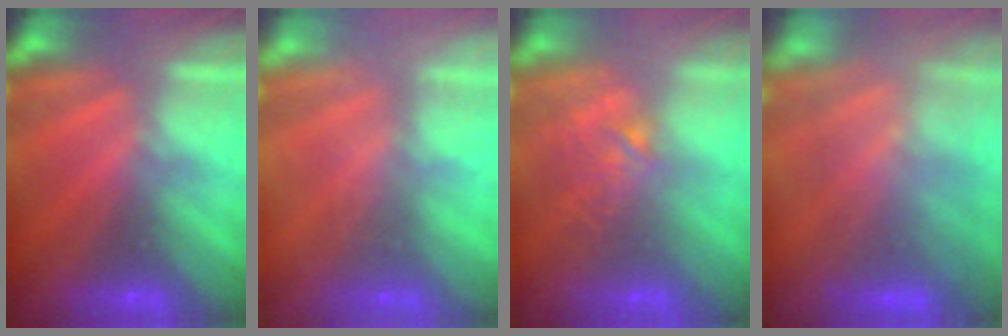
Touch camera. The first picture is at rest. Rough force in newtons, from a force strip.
{"total": 2.3}
{"total": 2.7}
{"total": 4.7}